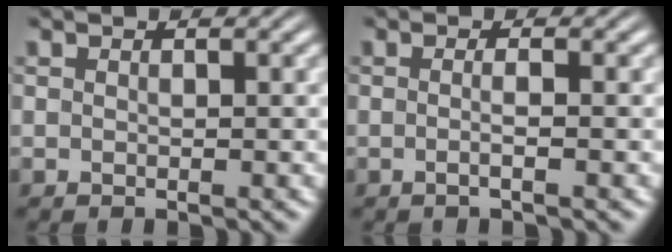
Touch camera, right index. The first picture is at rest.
{"total": 1.2, "force": [-0.7, -0.1, 1.0], "torque": [-0.020, 0.002, -0.016]}